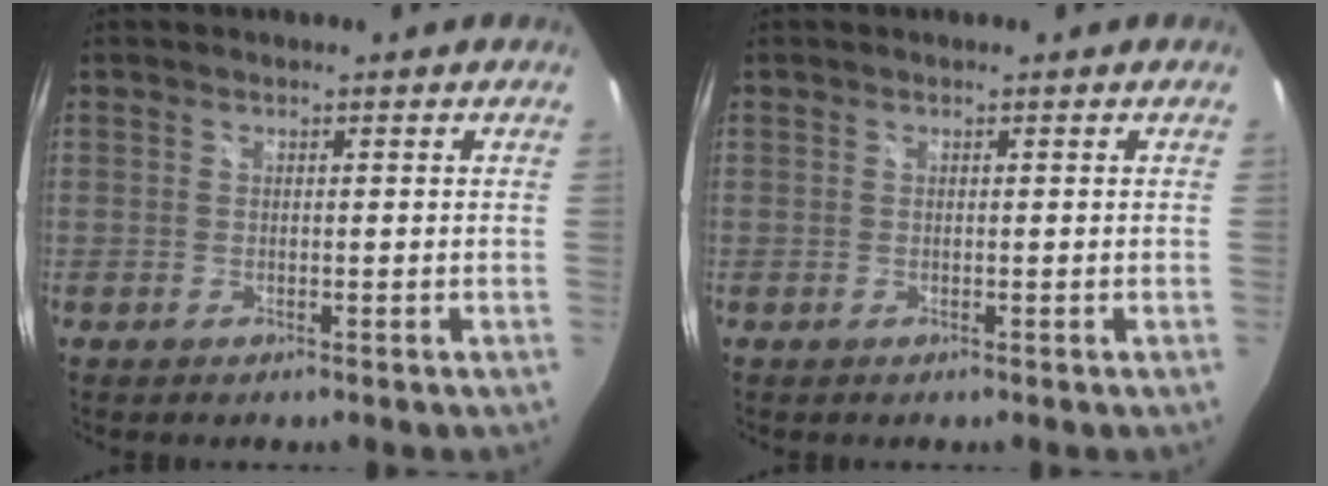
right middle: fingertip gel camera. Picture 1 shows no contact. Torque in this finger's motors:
{"motor_torque": [0.00, 0.00, 0.00, 0.01]}